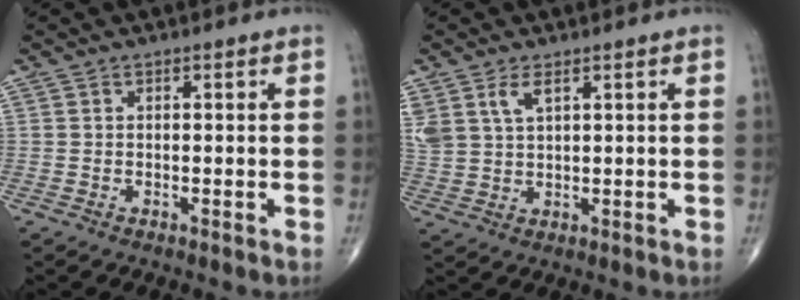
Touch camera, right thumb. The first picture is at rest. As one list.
[{"total": 5.8, "force": [3.0, 2.9, 4.0], "torque": [-0.091, -0.005, 0.068]}]